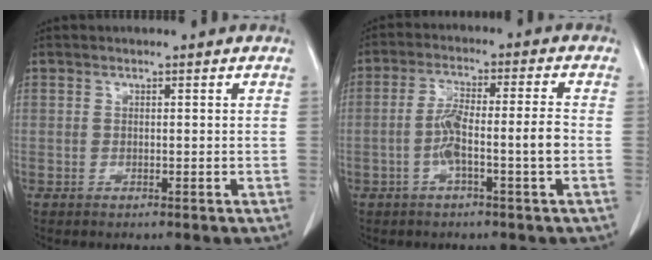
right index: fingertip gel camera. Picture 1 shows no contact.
{"total": 6.9, "force": [-1.8, 0.2, 6.6], "torque": [-0.128, 0.017, -0.032]}